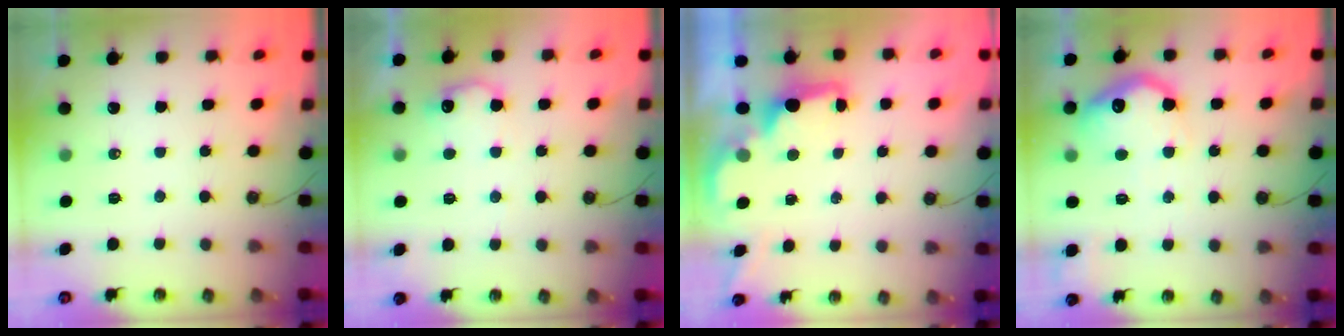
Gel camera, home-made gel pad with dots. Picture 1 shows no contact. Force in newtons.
{"total": 9.3, "press": 9.3, "slide": 0.4}
{"total": 2.1, "press": 1.9, "slide": 0.8}
{"total": 17.0, "press": 16.9, "slide": 0.9}